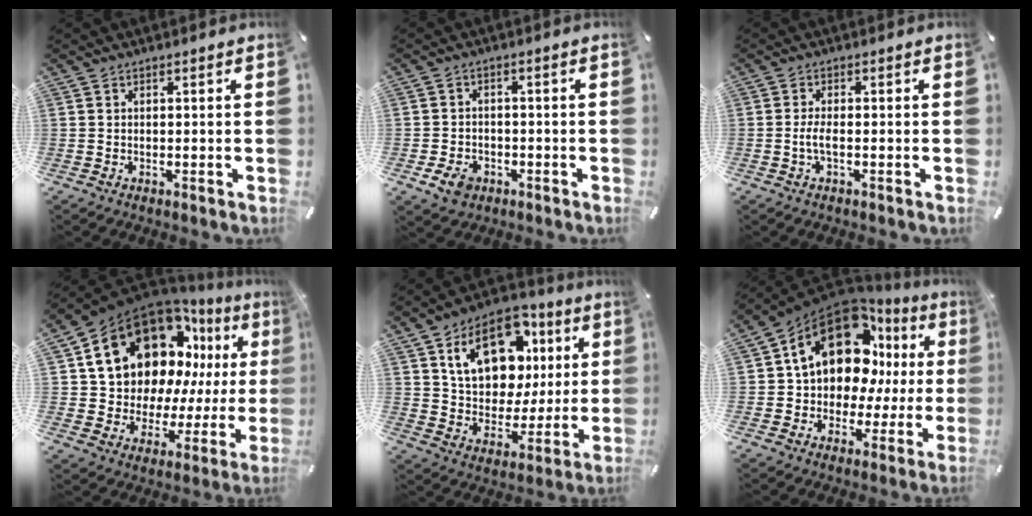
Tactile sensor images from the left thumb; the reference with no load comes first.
{"total": 4.9, "force": [-2.5, 3.6, 2.1], "torque": [-0.052, 0.008, -0.049]}
{"total": 3.2, "force": [-0.8, 0.8, 3.0], "torque": [-0.067, -0.003, -0.018]}
{"total": 21.2, "force": [11.1, 14.1, 11.3], "torque": [-0.170, -0.083, 0.214]}
{"total": 18.3, "force": [8.2, 12.7, 10.2], "torque": [-0.163, -0.023, 0.151]}
{"total": 17.9, "force": [7.8, 12.0, 10.8], "torque": [-0.196, -0.055, 0.134]}